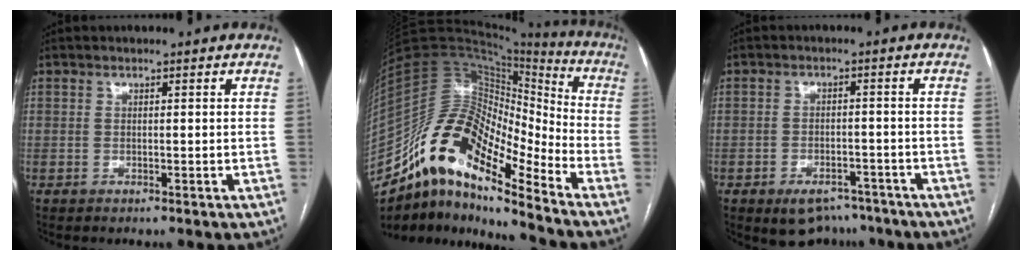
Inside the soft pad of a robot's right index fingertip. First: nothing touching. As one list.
[{"total": 17.9, "force": [-12.2, 5.2, 12.0], "torque": [-0.215, 0.059, -0.214]}, {"total": 6.9, "force": [-5.0, 3.9, 2.6], "torque": [-0.031, 0.006, -0.066]}]